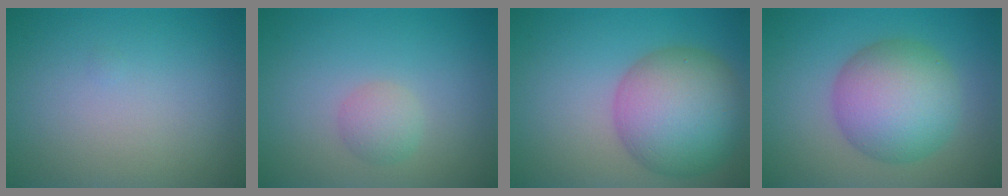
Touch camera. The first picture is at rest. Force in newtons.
{"total": 1.8, "press": 1.8, "slide": 0.1}
{"total": 9.3, "press": 9.3, "slide": 0.4}
{"total": 8.0, "press": 8.0, "slide": 0.0}